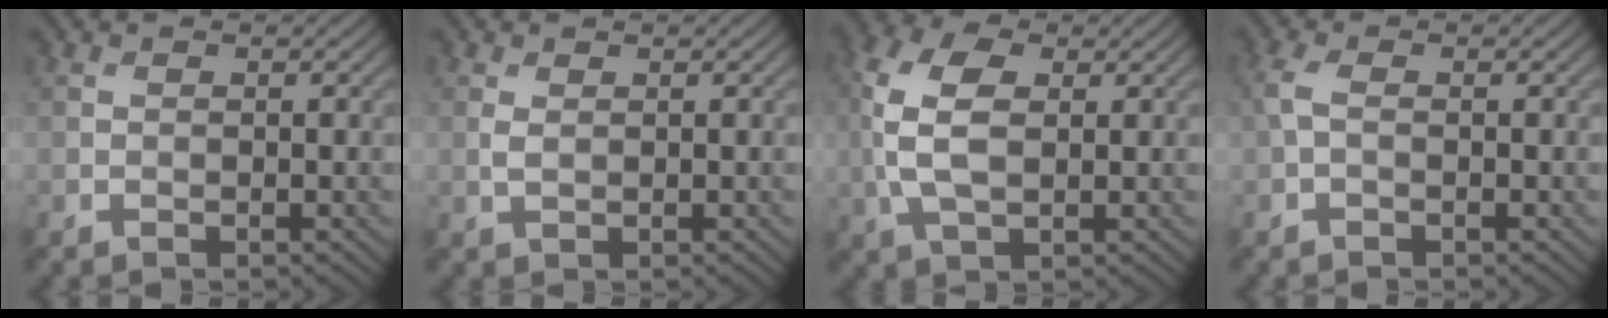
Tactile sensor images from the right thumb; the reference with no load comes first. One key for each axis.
{"total": 1.1, "fx": 0.3, "fy": 0.6, "fz": 0.9, "tx": -0.027, "ty": -0.001, "tz": 0.009}
{"total": 8.0, "fx": 0.5, "fy": 4.6, "fz": 6.5, "tx": -0.171, "ty": 0.005, "tz": 0.003}
{"total": 2.1, "fx": 0.0, "fy": 0.9, "fz": 1.9, "tx": -0.049, "ty": 0.006, "tz": -0.006}